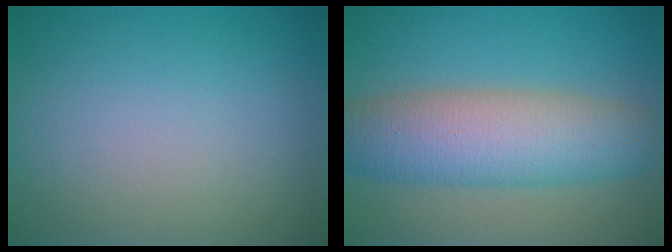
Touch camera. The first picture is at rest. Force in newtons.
{"total": 7.8, "press": 7.8, "slide": 0.3}